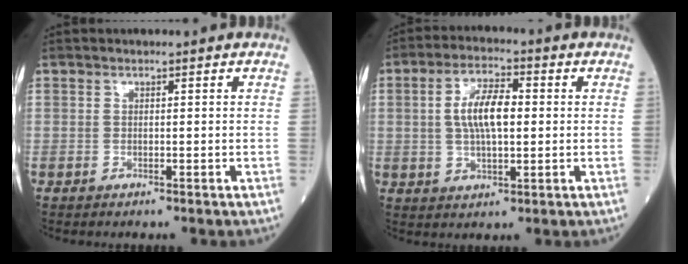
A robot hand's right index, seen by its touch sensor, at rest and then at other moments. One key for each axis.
{"total": 8.0, "fx": 0.8, "fy": 2.8, "fz": 7.4, "tx": -0.148, "ty": 0.010, "tz": 0.014}